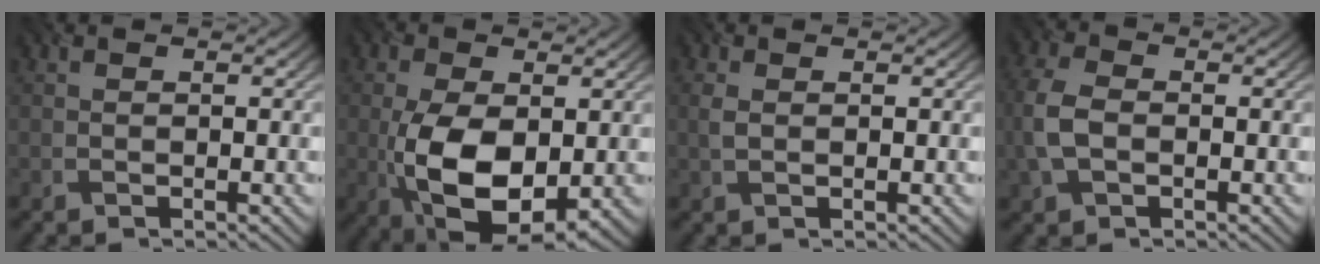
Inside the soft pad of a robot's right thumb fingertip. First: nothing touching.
{"total": 11.4, "force": [-1.8, 6.0, 9.5], "torque": [-0.196, -0.019, -0.027]}
{"total": 1.6, "force": [0.3, 1.0, 1.2], "torque": [-0.039, 0.003, 0.007]}
{"total": 5.4, "force": [-0.7, 3.7, 3.9], "torque": [-0.113, 0.001, -0.021]}